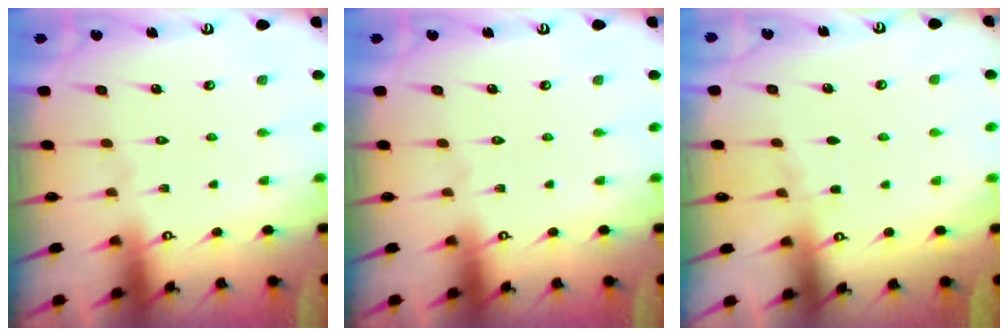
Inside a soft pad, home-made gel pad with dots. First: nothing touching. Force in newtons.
{"total": 0.0}
{"total": 3.2, "press": 3.1, "slide": 0.5}